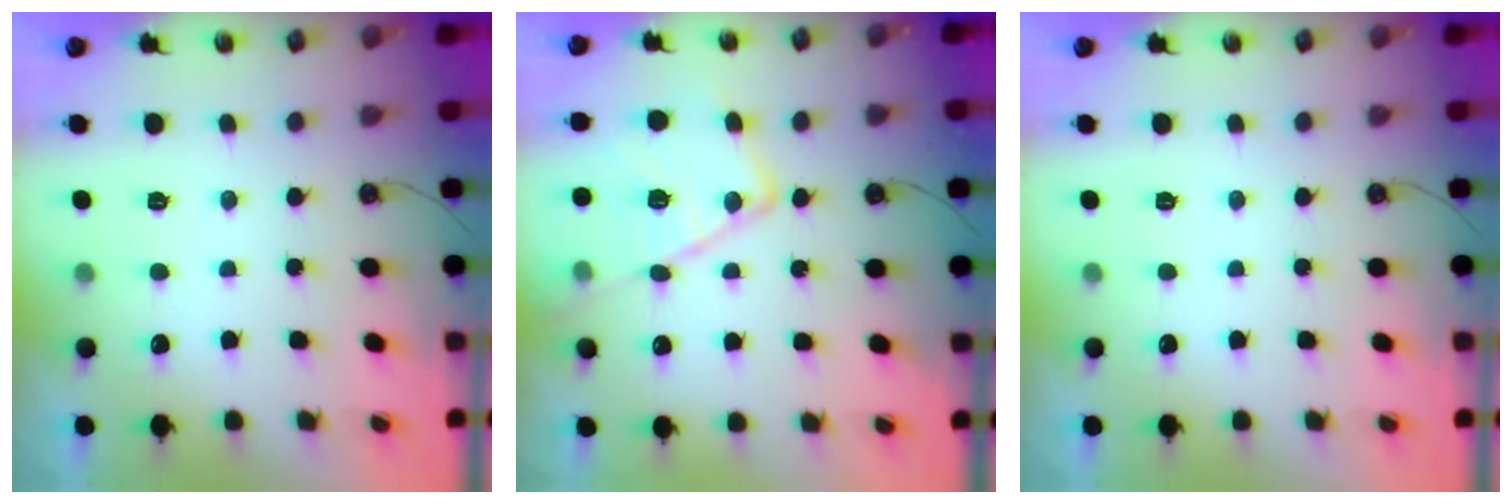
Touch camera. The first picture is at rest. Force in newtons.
{"total": 17.1, "press": 17.1, "slide": 1.0}
{"total": 0.0}